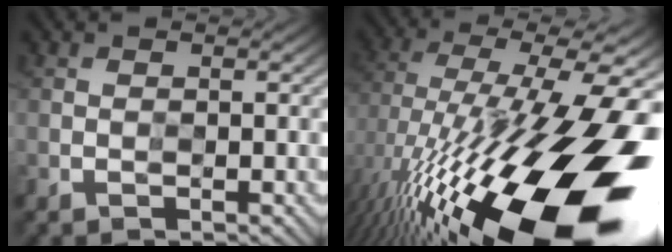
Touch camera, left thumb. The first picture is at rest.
{"total": 21.2, "force": [-7.3, 7.5, 18.5], "torque": [-0.318, -0.020, -0.120]}